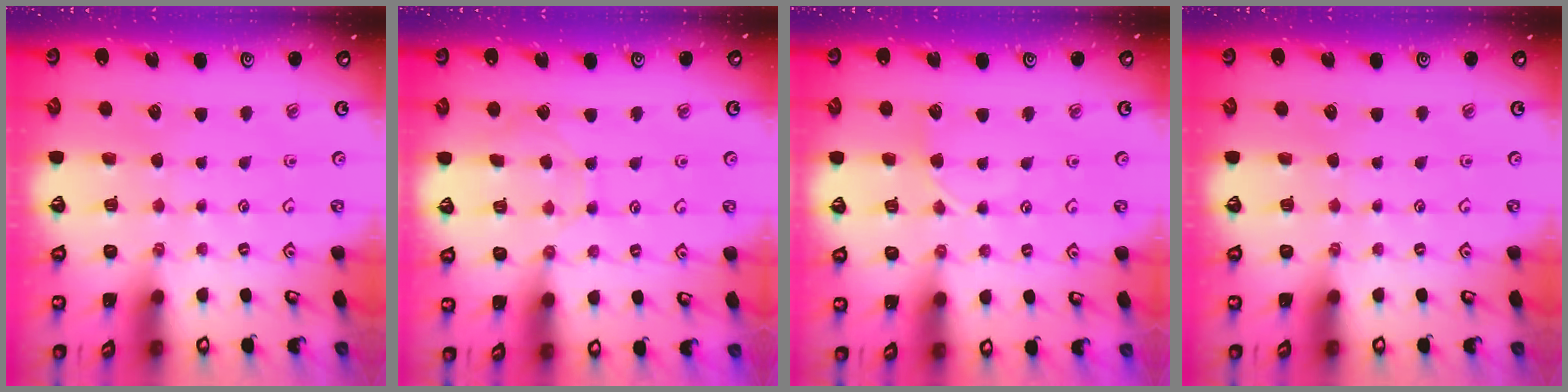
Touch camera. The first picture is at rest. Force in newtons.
{"total": 6.6, "press": 6.5, "slide": 0.7}
{"total": 3.6, "press": 3.6, "slide": 0.4}
{"total": 0.0}